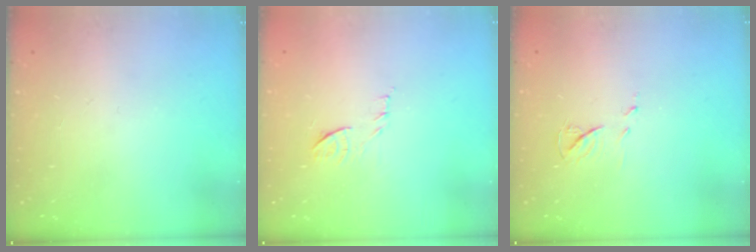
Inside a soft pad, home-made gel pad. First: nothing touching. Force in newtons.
{"total": 7.8, "press": 7.7, "slide": 0.7}
{"total": 5.8, "press": 5.8, "slide": 0.5}